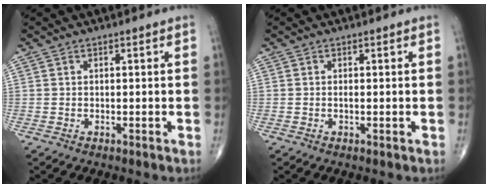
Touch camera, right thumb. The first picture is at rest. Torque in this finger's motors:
{"motor_torque": [1.70, 3.31, 0.26, 0.31, 0.03]}